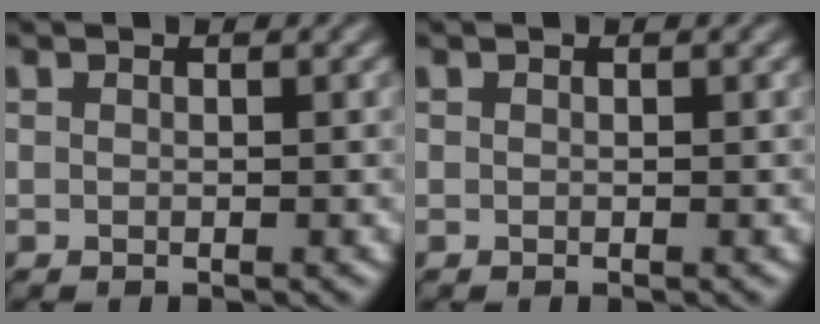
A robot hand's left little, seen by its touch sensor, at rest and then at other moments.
{"total": 0.0}